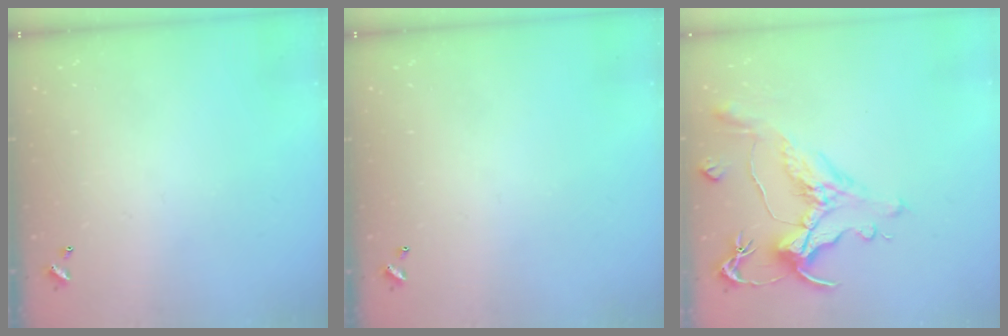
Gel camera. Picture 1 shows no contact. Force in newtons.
{"total": 0.0}
{"total": 1.5, "press": 0.4, "slide": 1.5}